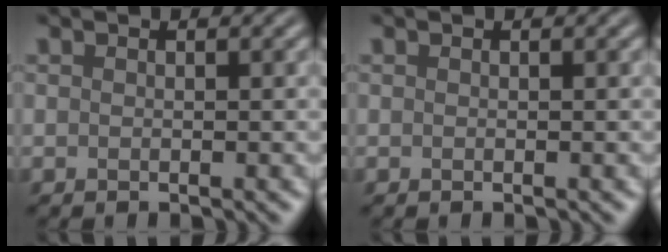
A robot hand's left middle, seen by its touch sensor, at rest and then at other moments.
{"total": 0.0}